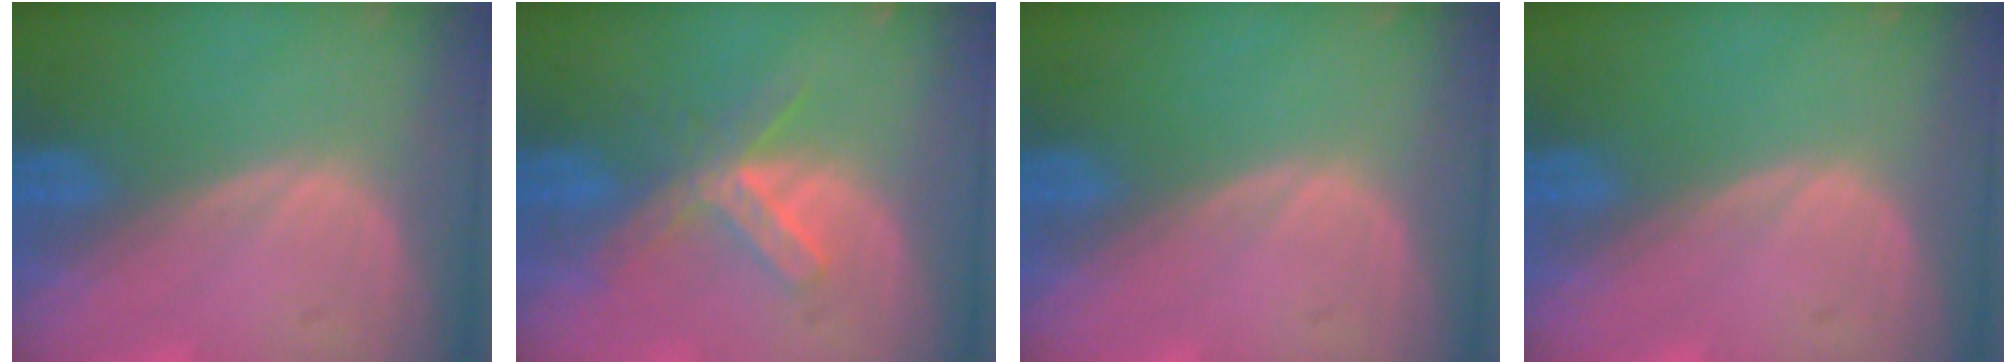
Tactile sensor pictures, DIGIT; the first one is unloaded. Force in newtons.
{"total": 5.3, "press": 5.3, "slide": 0.8}
{"total": 0.0}
{"total": 0.0}